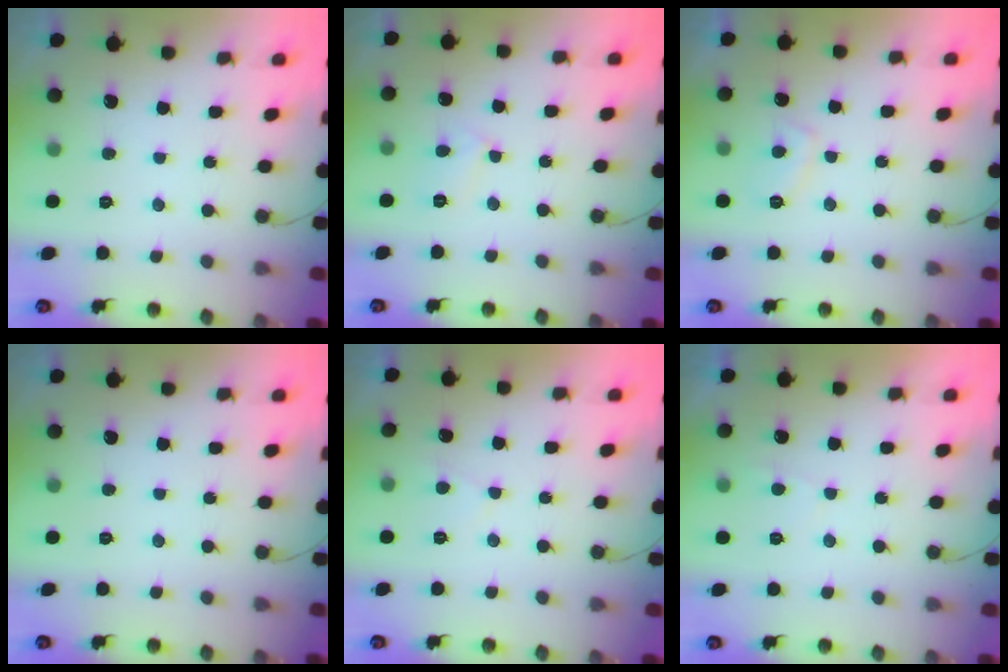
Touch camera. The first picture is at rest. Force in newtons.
{"total": 4.4, "press": 4.3, "slide": 0.5}
{"total": 4.1, "press": 4.0, "slide": 0.9}
{"total": 0.0}
{"total": 2.3, "press": 2.3, "slide": 0.4}
{"total": 2.4, "press": 2.3, "slide": 0.6}